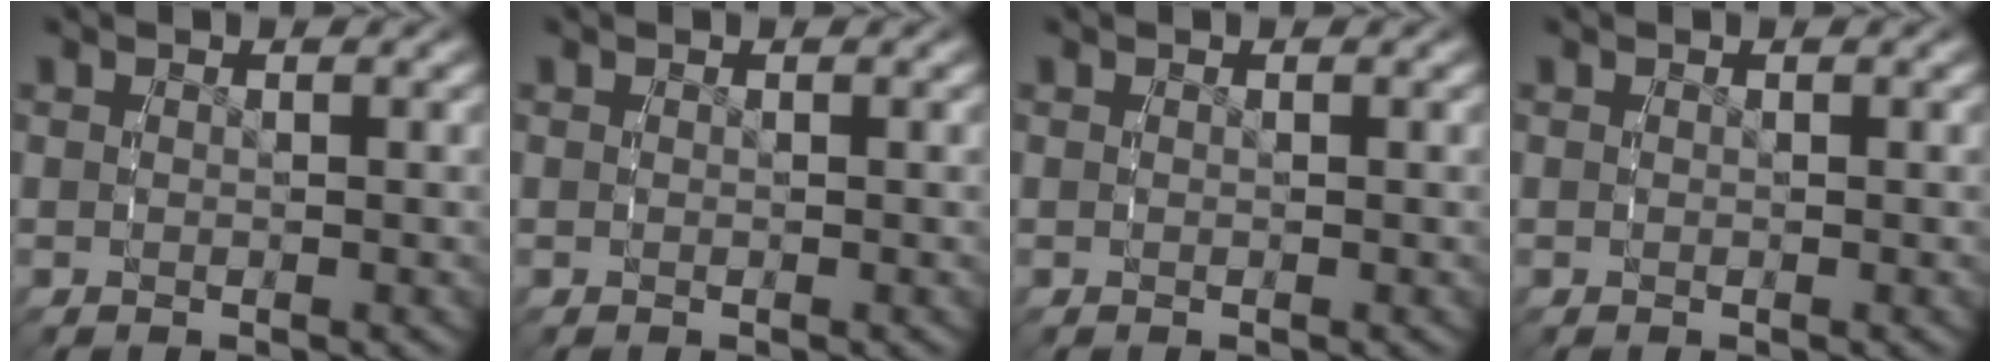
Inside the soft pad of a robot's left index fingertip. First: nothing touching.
{"total": 0.0}
{"total": 0.0}
{"total": 0.0}